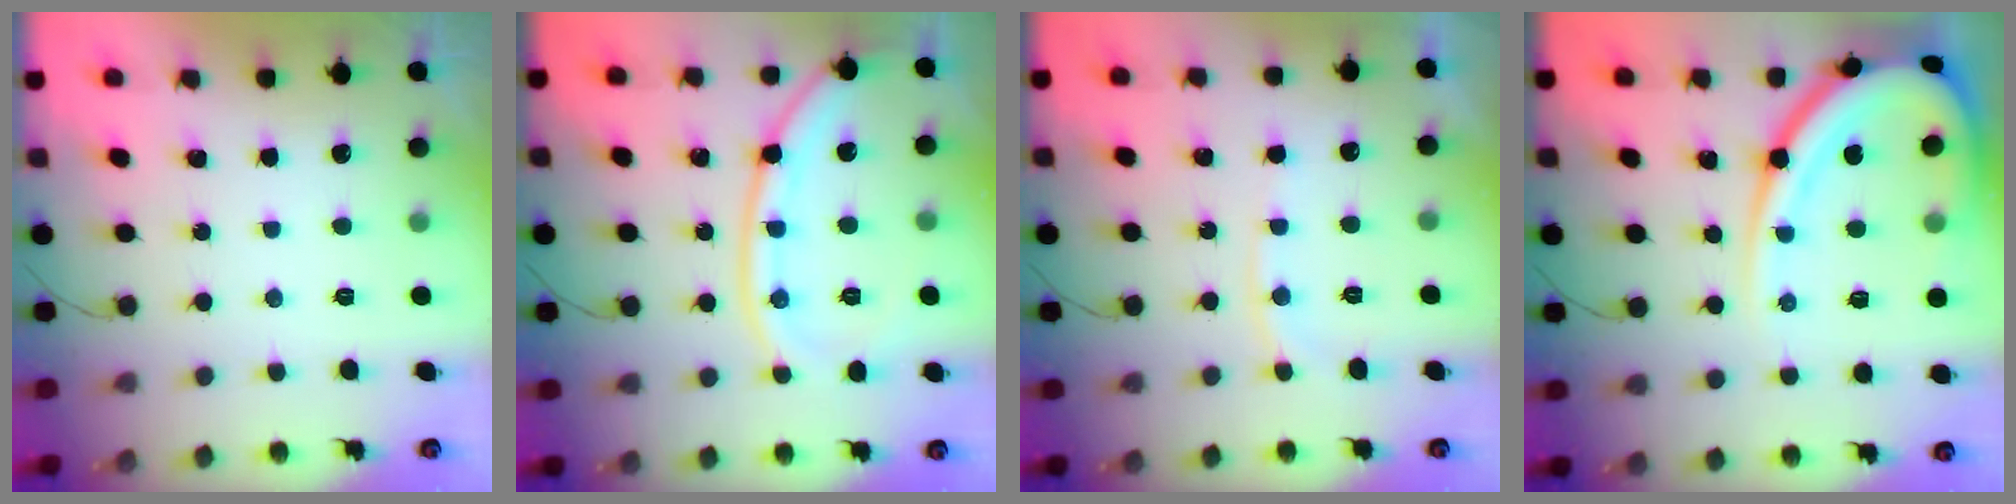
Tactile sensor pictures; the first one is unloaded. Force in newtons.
{"total": 14.2, "press": 14.1, "slide": 1.5}
{"total": 7.0, "press": 6.9, "slide": 1.0}
{"total": 17.9, "press": 17.8, "slide": 1.2}